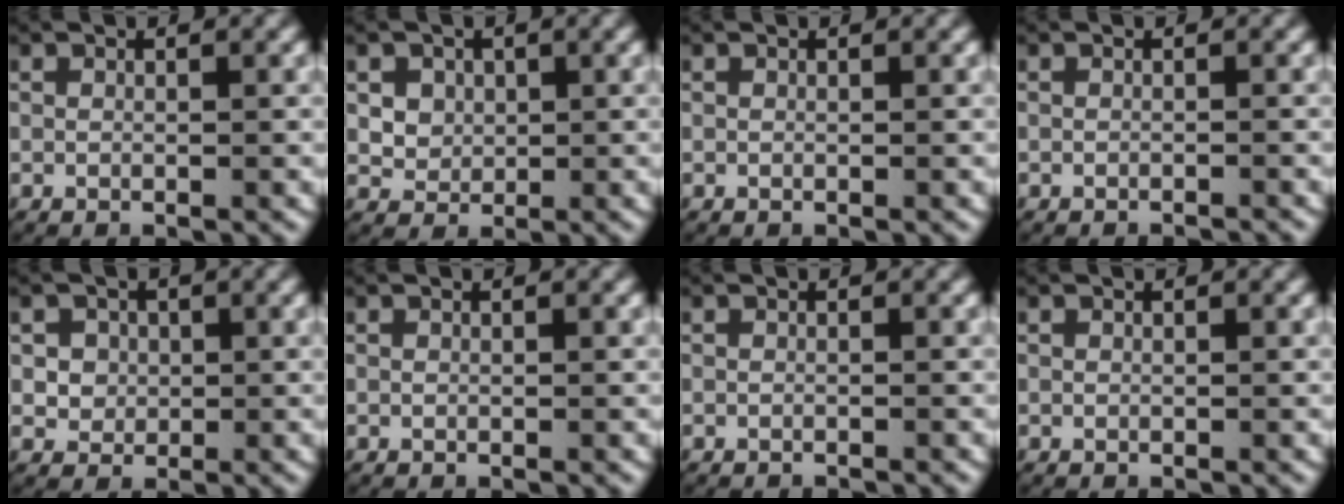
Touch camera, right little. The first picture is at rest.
{"total": 2.6, "force": [0.4, 2.3, 1.1], "torque": [-0.021, -0.002, 0.011]}
{"total": 0.0}
{"total": 1.2, "force": [-1.1, 0.0, 0.1], "torque": [-0.001, -0.001, -0.015]}
{"total": 2.8, "force": [0.0, 2.6, 1.0], "torque": [-0.021, -0.001, 0.000]}
{"total": 0.0}
{"total": 0.6, "force": [-0.6, 0.0, 0.0], "torque": [-0.004, -0.002, -0.006]}
{"total": 0.0}